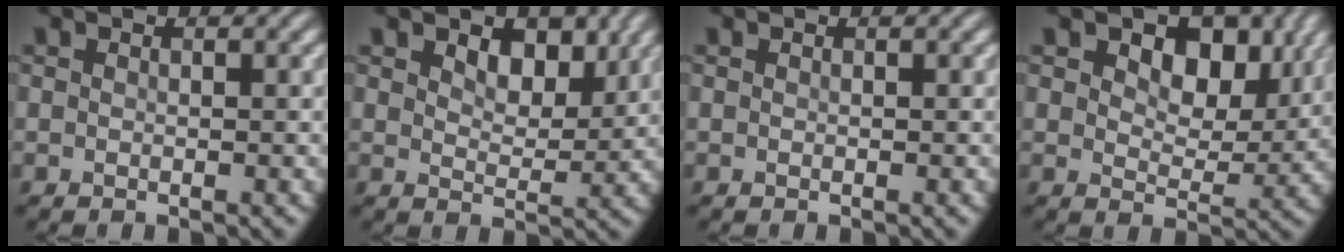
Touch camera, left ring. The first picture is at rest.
{"total": 3.7, "force": [2.0, 2.2, 2.3], "torque": [-0.044, -0.007, 0.028]}
{"total": 0.0}
{"total": 6.9, "force": [3.0, 4.2, 4.6], "torque": [-0.073, -0.009, 0.039]}